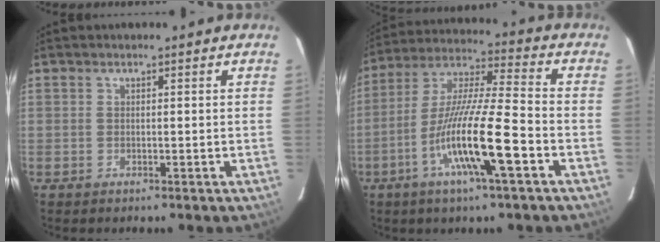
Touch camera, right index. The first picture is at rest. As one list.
[{"total": 15.0, "force": [-5.7, 0.4, 13.9], "torque": [-0.272, -0.008, -0.108]}]